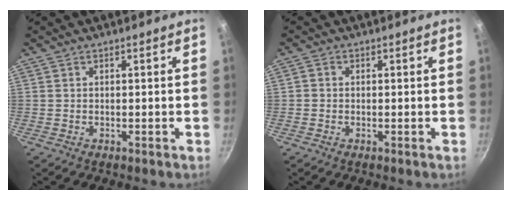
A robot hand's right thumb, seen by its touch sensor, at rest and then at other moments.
{"total": 1.0, "force": [-0.2, 0.9, 0.4], "torque": [-0.007, 0.004, -0.005]}